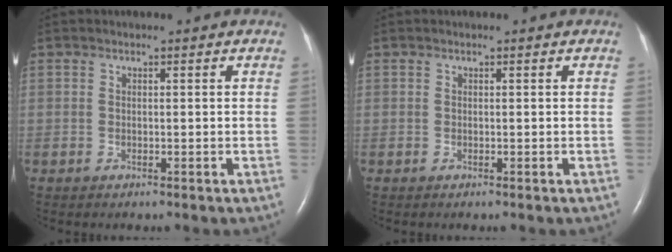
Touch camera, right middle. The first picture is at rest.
{"total": 0.0}